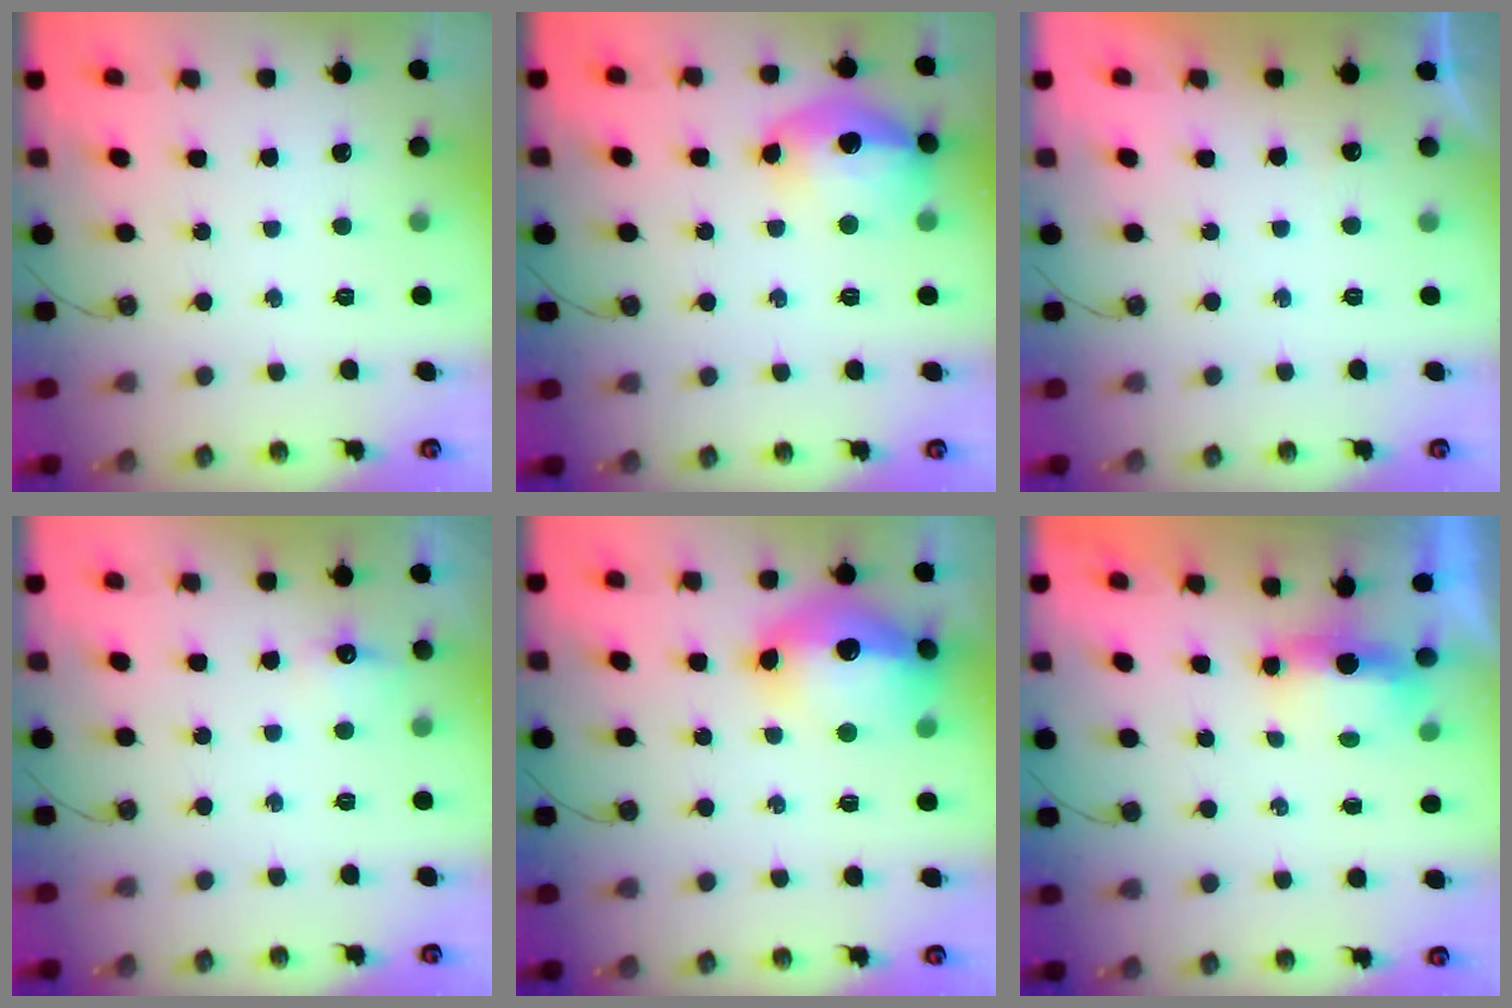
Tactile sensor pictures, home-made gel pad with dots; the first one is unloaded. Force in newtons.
{"total": 16.8, "press": 16.8, "slide": 0.8}
{"total": 6.5, "press": 1.5, "slide": 6.3}
{"total": 5.9, "press": 5.8, "slide": 0.9}
{"total": 17.9, "press": 17.8, "slide": 1.4}
{"total": 5.0, "press": 4.8, "slide": 1.4}